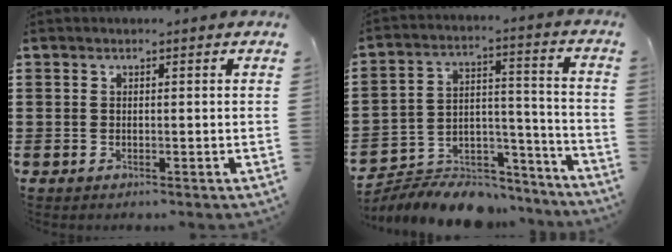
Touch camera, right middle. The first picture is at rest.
{"total": 8.5, "force": [-7.9, 2.6, 1.7], "torque": [-0.027, 0.025, -0.155]}